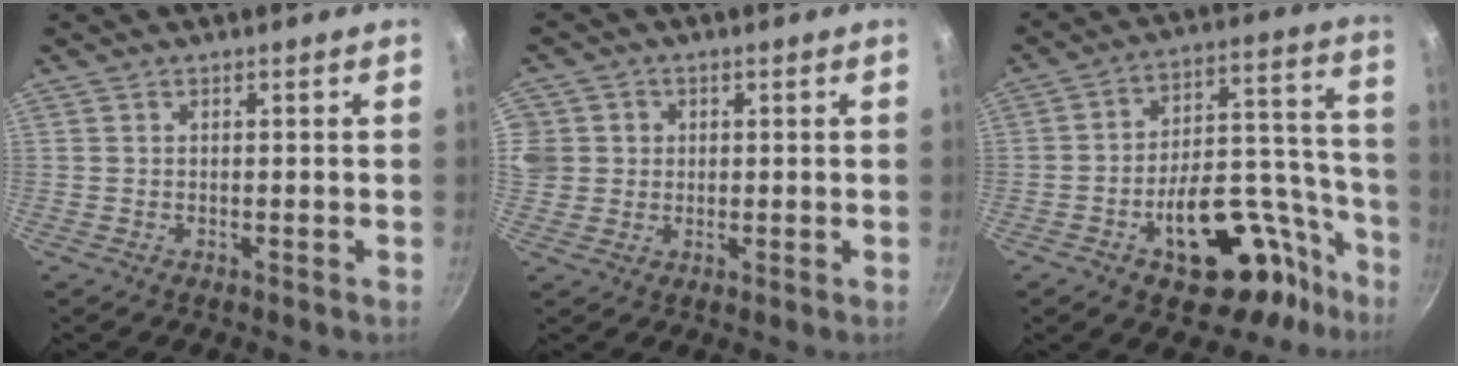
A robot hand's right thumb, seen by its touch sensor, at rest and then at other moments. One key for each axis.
{"total": 7.8, "fx": 1.4, "fy": 7.4, "fz": 1.9, "tx": -0.029, "ty": 0.019, "tz": 0.034}
{"total": 20.6, "fx": -10.9, "fy": 9.8, "fz": 14.5, "tx": -0.151, "ty": 0.104, "tz": -0.151}